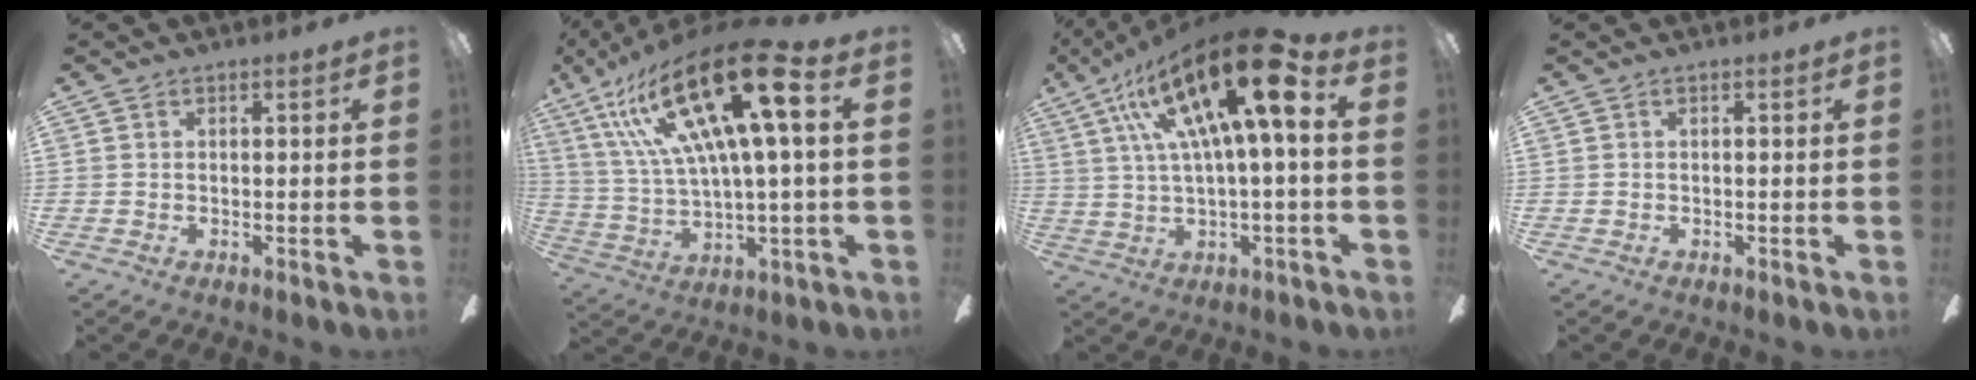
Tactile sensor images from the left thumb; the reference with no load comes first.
{"total": 26.2, "force": [10.8, 7.7, 22.5], "torque": [-0.440, -0.045, 0.167]}
{"total": 22.5, "force": [8.5, 6.2, 19.9], "torque": [-0.357, -0.032, 0.131]}
{"total": 0.0}